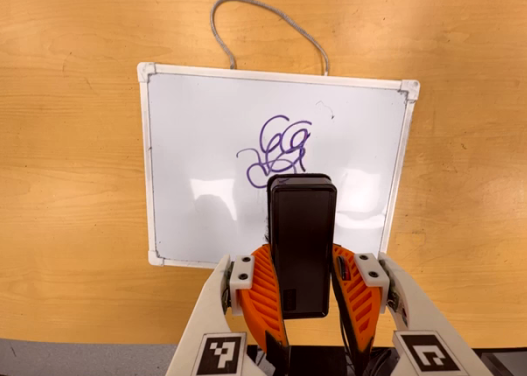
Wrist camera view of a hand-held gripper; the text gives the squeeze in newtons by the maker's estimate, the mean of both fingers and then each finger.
{"total": 9.0, "left": 7.4, "right": 10.6}